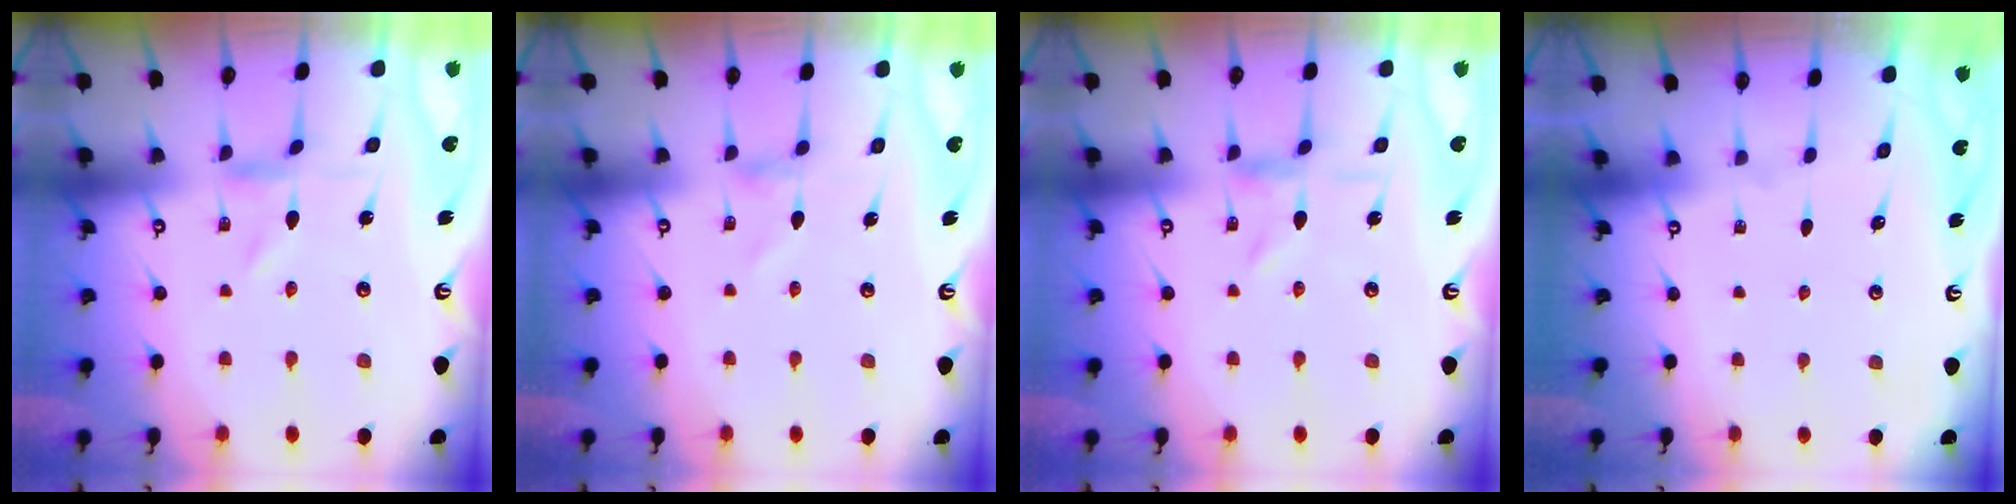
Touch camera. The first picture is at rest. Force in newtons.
{"total": 0.0}
{"total": 1.6, "press": 1.6, "slide": 0.2}
{"total": 0.0}